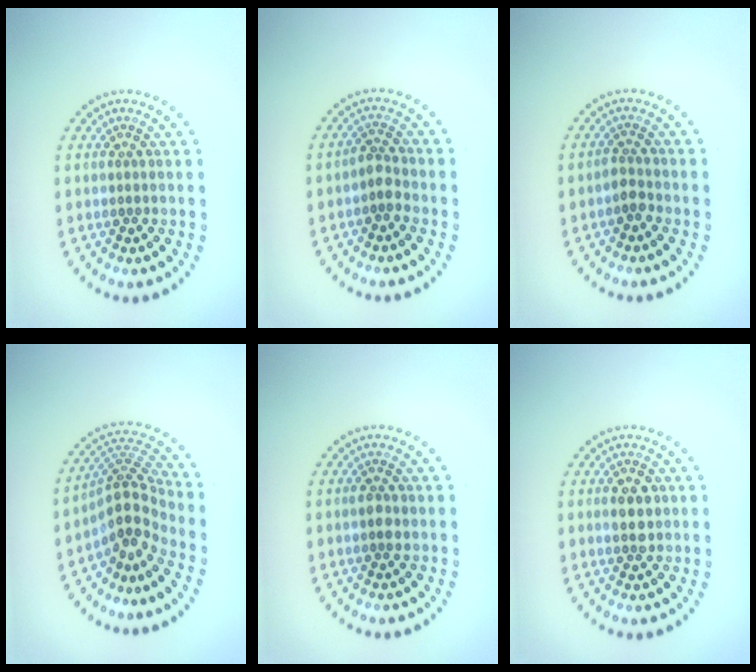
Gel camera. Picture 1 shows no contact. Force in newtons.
{"total": 1.7, "press": 1.4, "slide": 1.0}
{"total": 1.4, "press": 1.1, "slide": 0.9}
{"total": 4.0, "press": 2.8, "slide": 2.9}
{"total": 1.3, "press": 1.3, "slide": 0.2}
{"total": 2.8, "press": 2.8, "slide": 0.2}